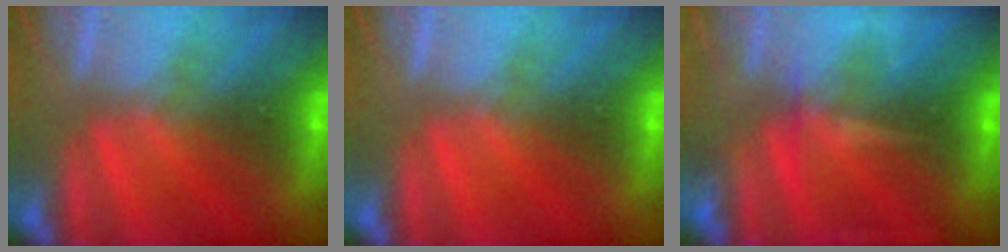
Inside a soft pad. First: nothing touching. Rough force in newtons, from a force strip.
{"total": 0.0}
{"total": 7.7}